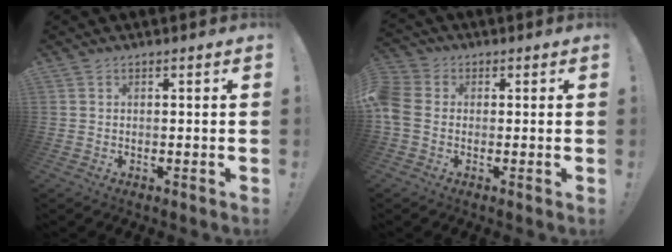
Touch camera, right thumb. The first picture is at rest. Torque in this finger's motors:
{"motor_torque": [2.48, 2.53, 1.95, -0.82, 0.89]}